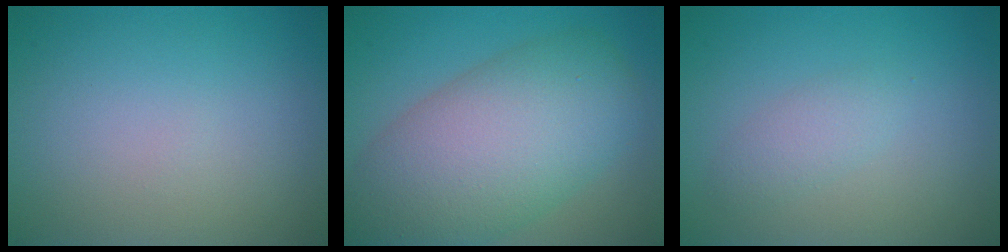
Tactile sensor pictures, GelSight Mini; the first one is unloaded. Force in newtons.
{"total": 10.9, "press": 10.9, "slide": 0.5}
{"total": 1.7, "press": 1.7, "slide": 0.0}